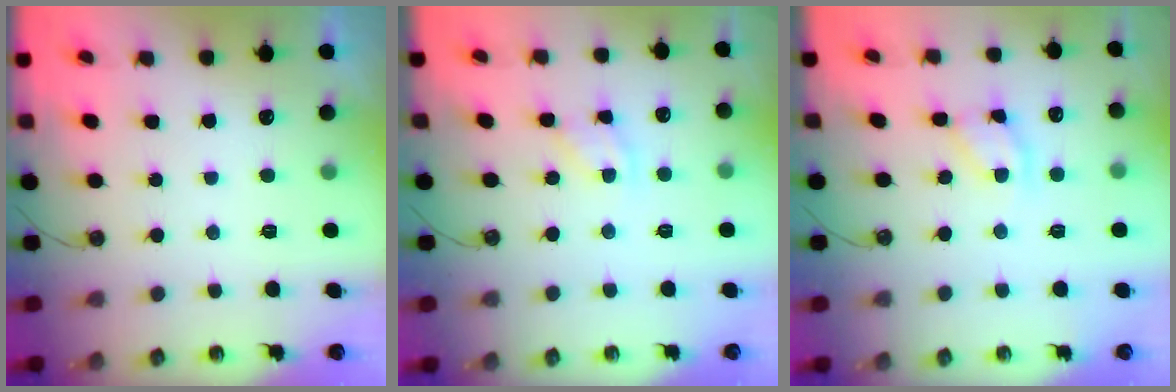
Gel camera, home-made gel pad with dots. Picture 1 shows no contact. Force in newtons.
{"total": 4.5, "press": 4.5, "slide": 0.3}
{"total": 10.1, "press": 10.1, "slide": 0.5}